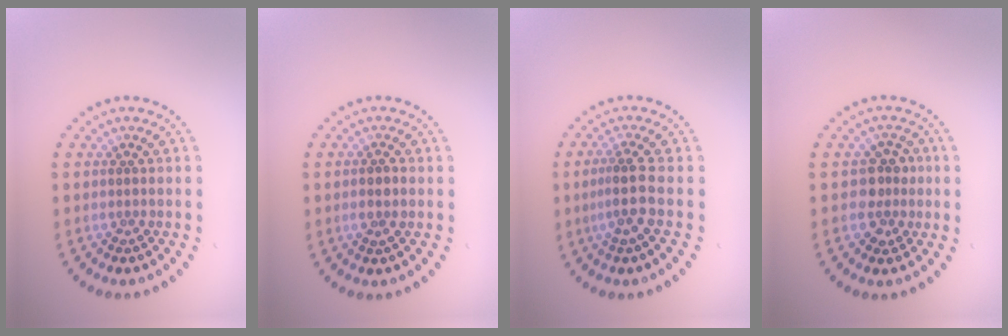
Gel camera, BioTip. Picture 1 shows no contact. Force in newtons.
{"total": 1.1, "press": 1.1, "slide": 0.3}
{"total": 2.8, "press": 2.0, "slide": 2.0}
{"total": 2.6, "press": 2.4, "slide": 1.0}